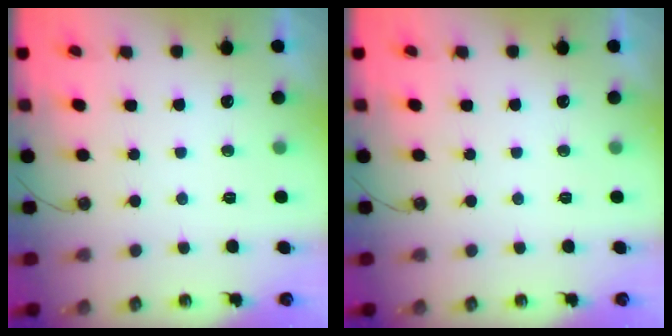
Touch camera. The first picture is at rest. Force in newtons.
{"total": 0.0}